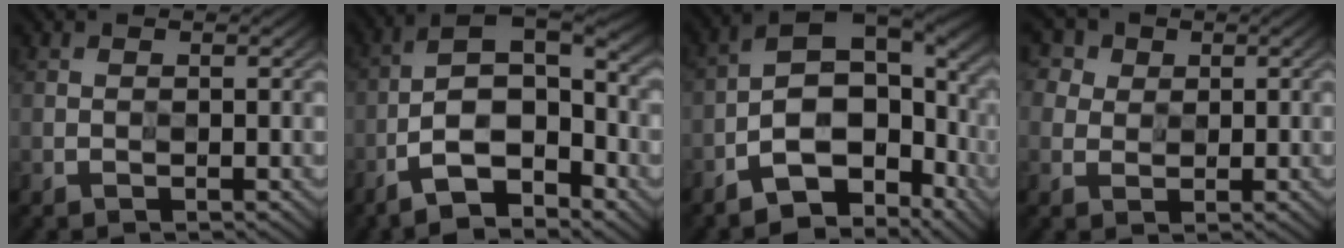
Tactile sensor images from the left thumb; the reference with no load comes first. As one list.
[{"total": 12.9, "force": [-6.7, 5.3, 9.7], "torque": [-0.181, -0.003, -0.119]}, {"total": 10.5, "force": [-5.2, 5.4, 7.4], "torque": [-0.106, -0.001, -0.091]}, {"total": 5.0, "force": [3.0, 3.8, 1.1], "torque": [-0.064, 0.017, 0.056]}]